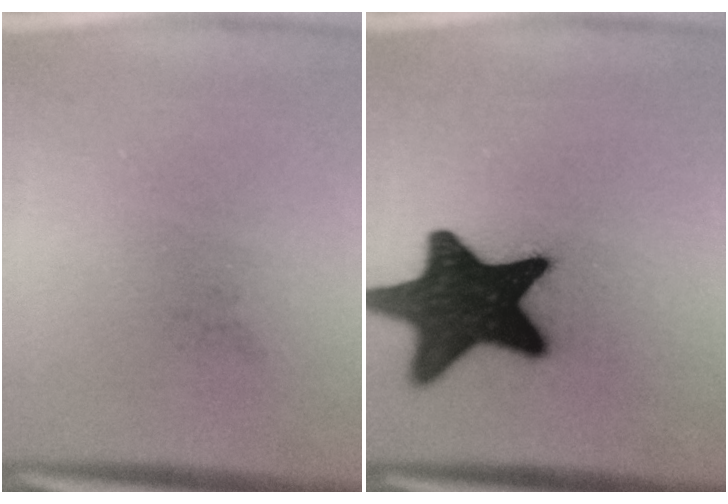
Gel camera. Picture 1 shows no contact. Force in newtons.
{"total": 18.3}